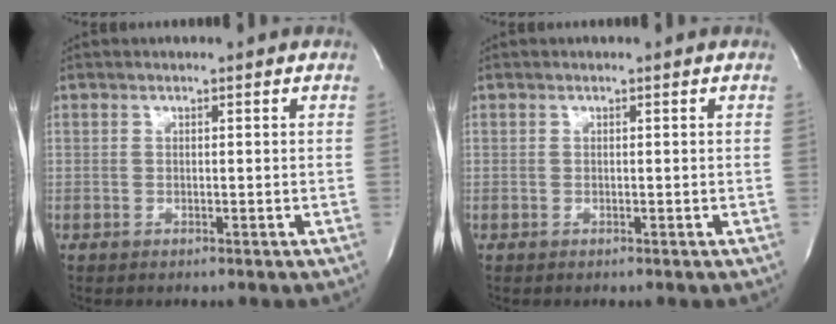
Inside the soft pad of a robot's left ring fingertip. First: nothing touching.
{"total": 0.0}